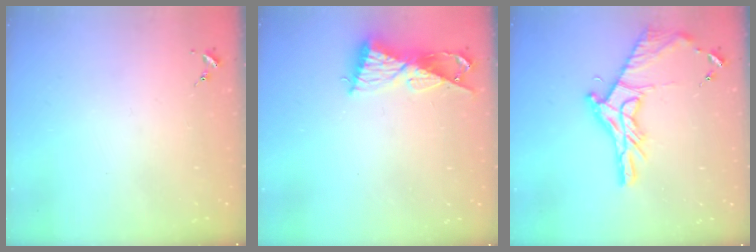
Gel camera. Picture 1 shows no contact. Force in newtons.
{"total": 9.8, "press": 9.8, "slide": 0.5}
{"total": 18.3, "press": 18.2, "slide": 1.3}